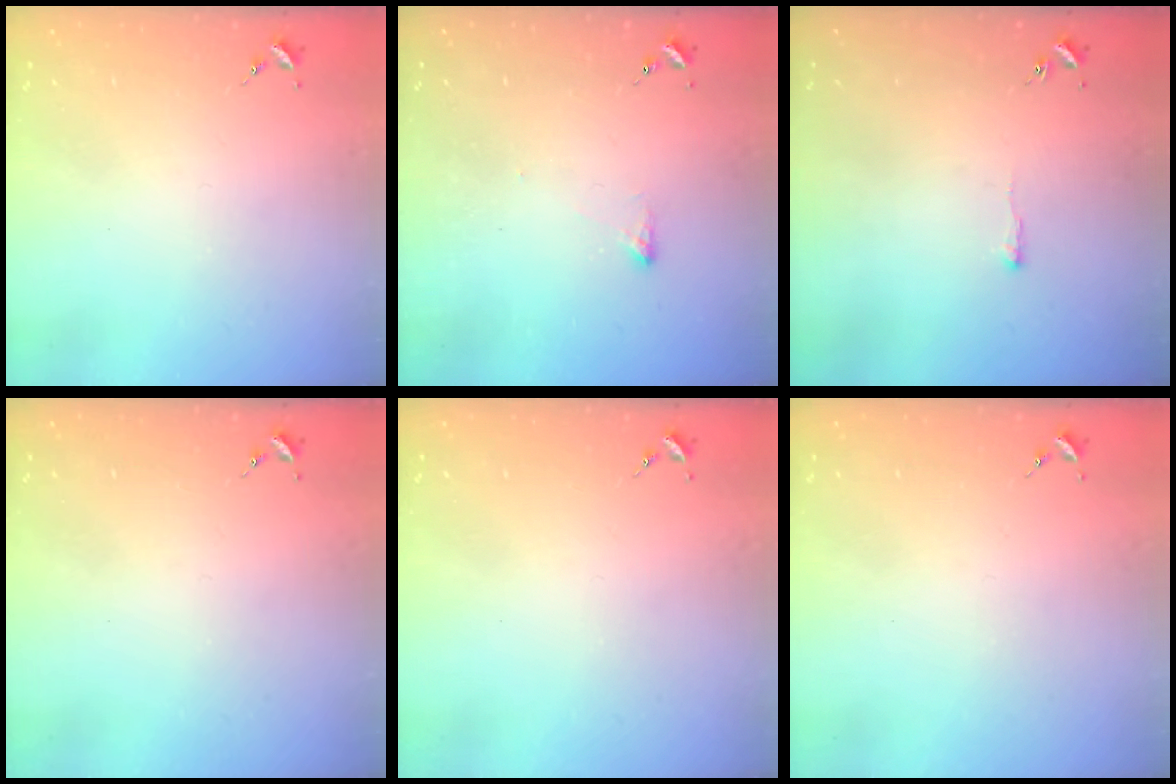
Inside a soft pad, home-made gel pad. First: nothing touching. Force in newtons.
{"total": 2.4, "press": 2.4, "slide": 0.5}
{"total": 2.1, "press": 2.1, "slide": 0.4}
{"total": 0.0}
{"total": 0.0}
{"total": 0.0}